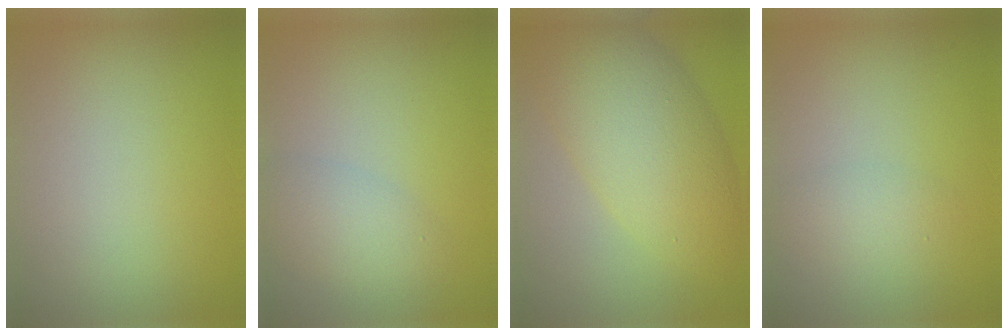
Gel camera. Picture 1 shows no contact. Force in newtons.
{"total": 2.9, "press": 2.9, "slide": 0.1}
{"total": 8.1, "press": 8.1, "slide": 0.3}
{"total": 1.6, "press": 1.5, "slide": 0.2}